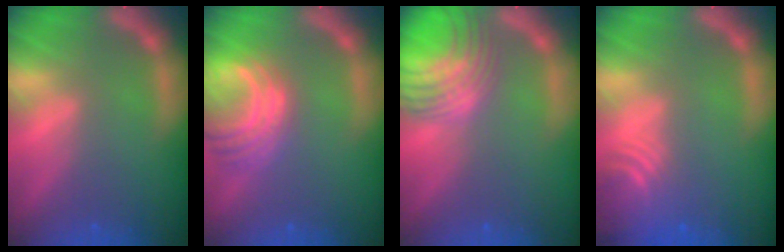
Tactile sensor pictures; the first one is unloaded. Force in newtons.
{"total": 6.5}
{"total": 10.1}
{"total": 5.5}